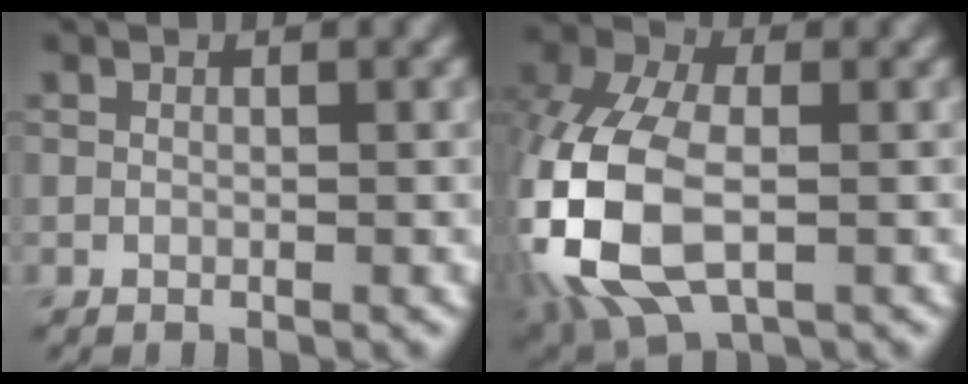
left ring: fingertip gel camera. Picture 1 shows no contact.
{"total": 10.9, "force": [-2.4, 6.3, 8.6], "torque": [-0.204, -0.006, -0.057]}